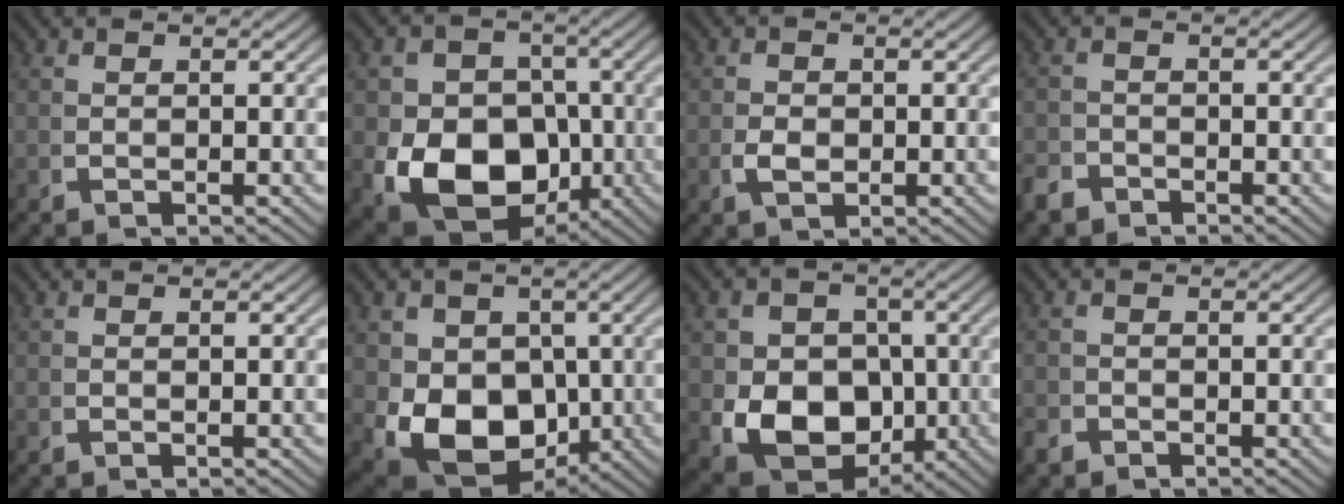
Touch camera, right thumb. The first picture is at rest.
{"total": 14.9, "force": [-2.7, 11.1, 9.5], "torque": [-0.192, -0.074, -0.011]}
{"total": 1.9, "force": [-0.3, 1.4, 1.3], "torque": [-0.022, -0.007, 0.004]}
{"total": 2.1, "force": [-1.9, 0.8, -0.1], "torque": [0.010, -0.009, -0.034]}
{"total": 0.0}
{"total": 13.5, "force": [-2.0, 10.0, 8.7], "torque": [-0.188, -0.079, 0.005]}
{"total": 12.4, "force": [-1.4, 9.6, 7.9], "torque": [-0.165, -0.059, 0.004]}
{"total": 1.2, "force": [-1.1, 0.4, -0.2], "torque": [0.008, -0.007, -0.021]}